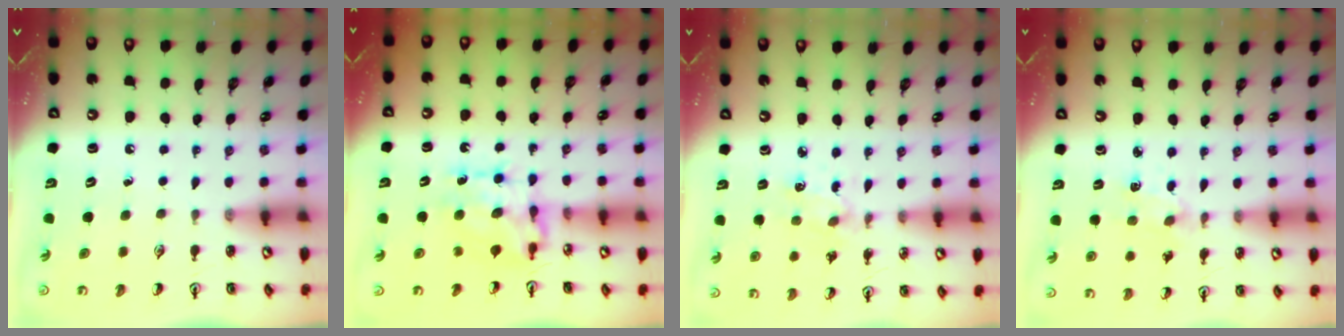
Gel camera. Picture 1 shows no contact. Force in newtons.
{"total": 7.5, "press": 7.5, "slide": 0.7}
{"total": 2.5, "press": 2.4, "slide": 0.6}
{"total": 2.7, "press": 2.7, "slide": 0.4}